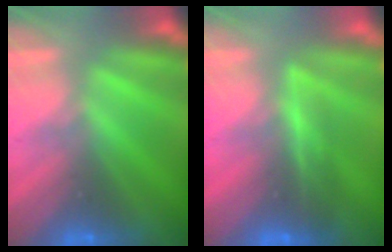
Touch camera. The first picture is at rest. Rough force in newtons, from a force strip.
{"total": 1.8}